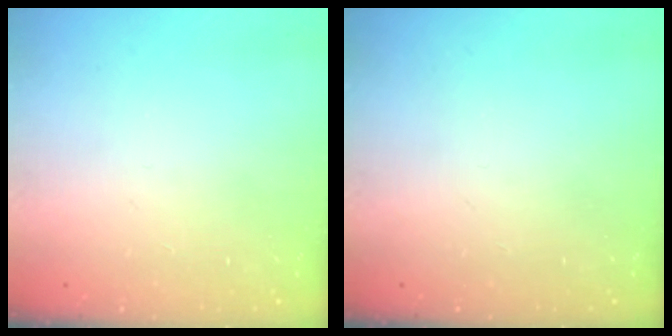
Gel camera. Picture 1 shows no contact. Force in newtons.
{"total": 0.0}